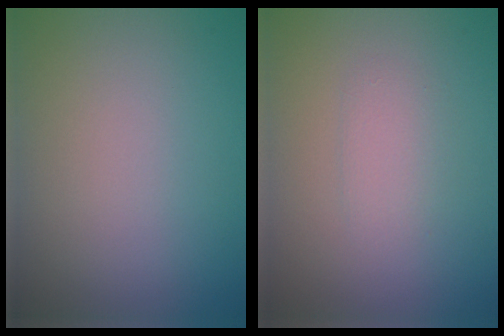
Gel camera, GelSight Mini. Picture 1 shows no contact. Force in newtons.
{"total": 1.5, "press": 1.5, "slide": 0.1}